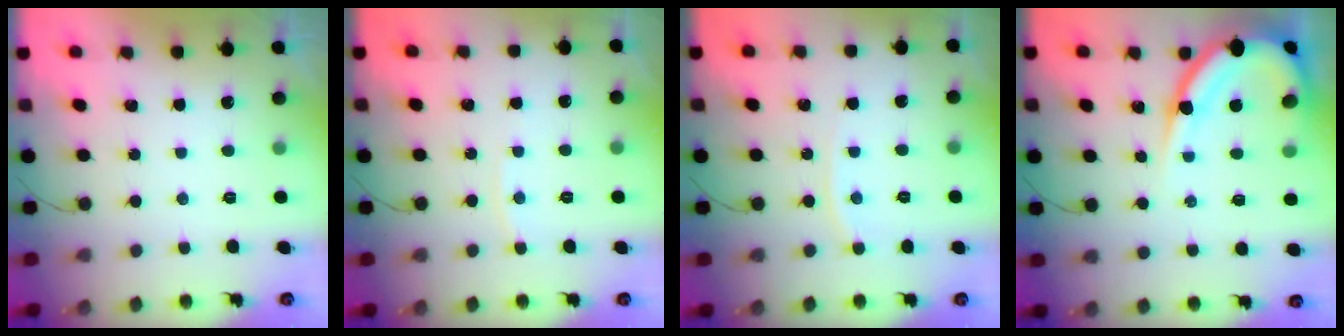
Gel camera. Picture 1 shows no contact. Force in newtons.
{"total": 2.7, "press": 2.7, "slide": 0.4}
{"total": 3.5, "press": 3.5, "slide": 0.5}
{"total": 13.3, "press": 13.3, "slide": 1.3}